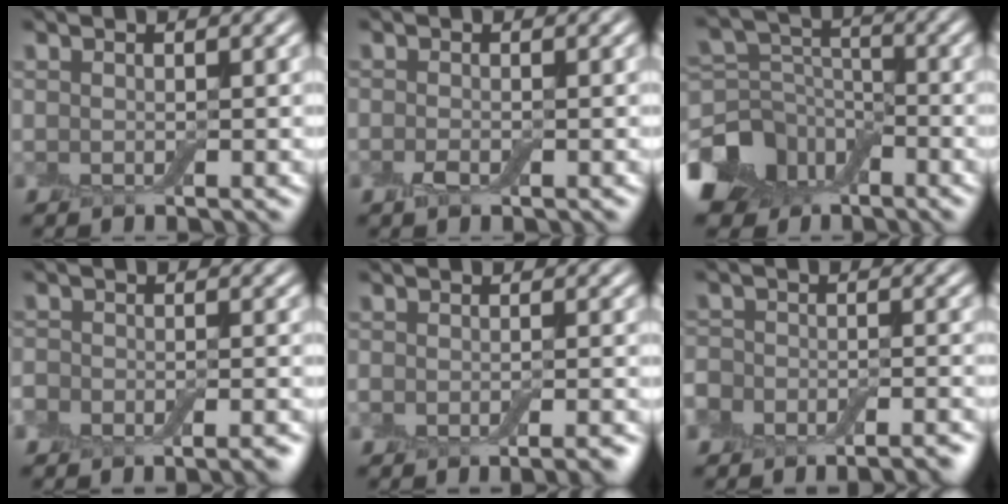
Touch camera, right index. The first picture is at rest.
{"total": 1.2, "force": [-0.5, 0.6, 0.8], "torque": [-0.019, -0.003, -0.012]}
{"total": 9.6, "force": [-5.3, 6.8, 4.1], "torque": [-0.081, -0.010, -0.096]}
{"total": 4.5, "force": [-3.8, 1.8, 1.6], "torque": [-0.015, 0.006, -0.058]}
{"total": 3.4, "force": [-2.6, 0.7, 2.0], "torque": [-0.030, 0.001, -0.035]}
{"total": 8.1, "force": [-7.0, 3.7, 1.9], "torque": [-0.004, 0.001, -0.104]}